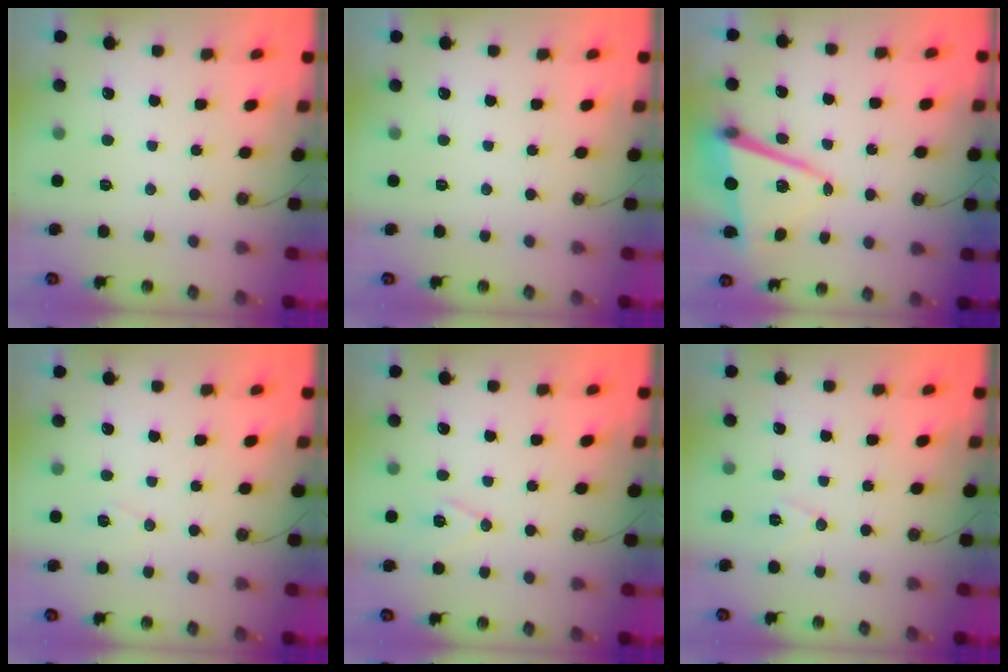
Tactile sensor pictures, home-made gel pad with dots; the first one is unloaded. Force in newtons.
{"total": 0.0}
{"total": 10.6, "press": 10.4, "slide": 1.7}
{"total": 7.3, "press": 5.7, "slide": 4.6}
{"total": 9.4, "press": 8.7, "slide": 3.5}
{"total": 6.9, "press": 5.3, "slide": 4.5}